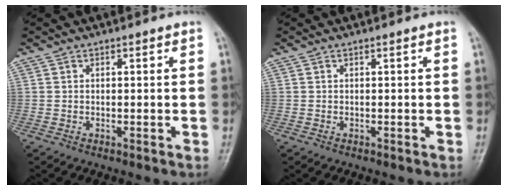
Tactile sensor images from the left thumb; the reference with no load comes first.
{"total": 0.0}